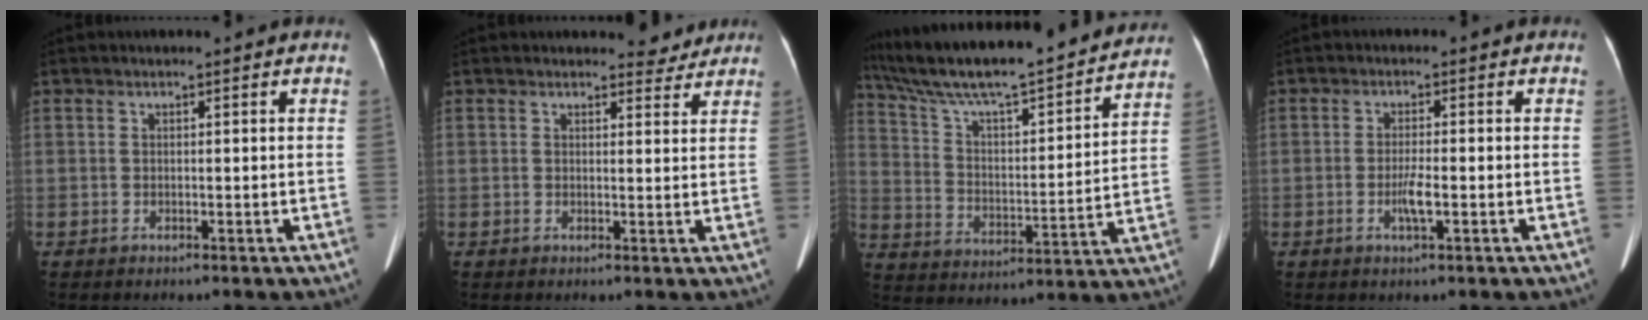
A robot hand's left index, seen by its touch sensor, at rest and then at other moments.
{"total": 3.0, "force": [2.8, 1.0, 0.0], "torque": [0.001, -0.010, 0.024]}
{"total": 26.1, "force": [22.9, 2.5, 12.2], "torque": [-0.212, -0.001, 0.339]}
{"total": 3.6, "force": [-1.2, 0.4, 3.3], "torque": [-0.066, -0.003, -0.023]}